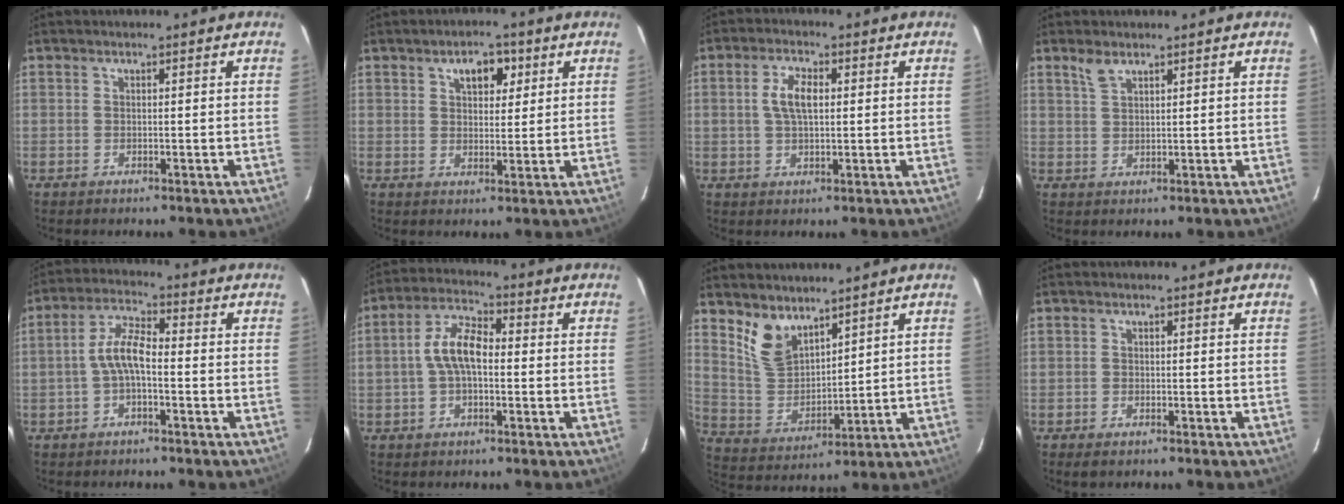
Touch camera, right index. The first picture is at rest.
{"total": 5.3, "force": [2.6, 3.2, 3.4], "torque": [-0.051, 0.013, 0.042]}
{"total": 5.3, "force": [0.8, 2.4, 4.6], "torque": [-0.089, 0.009, 0.017]}
{"total": 2.6, "force": [2.0, 1.0, 1.4], "torque": [-0.028, 0.005, 0.041]}
{"total": 5.8, "force": [-1.4, 1.9, 5.2], "torque": [-0.110, 0.017, -0.029]}
{"total": 7.6, "force": [-0.5, 3.8, 6.6], "torque": [-0.134, 0.020, -0.012]}
{"total": 8.6, "force": [6.3, 4.3, 4.0], "torque": [-0.078, 0.000, 0.137]}
{"total": 1.3, "force": [-0.9, 0.6, 0.6], "torque": [-0.012, -0.004, -0.019]}